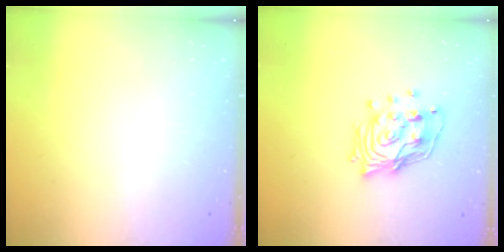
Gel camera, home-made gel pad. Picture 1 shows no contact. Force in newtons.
{"total": 15.0, "press": 14.9, "slide": 2.0}